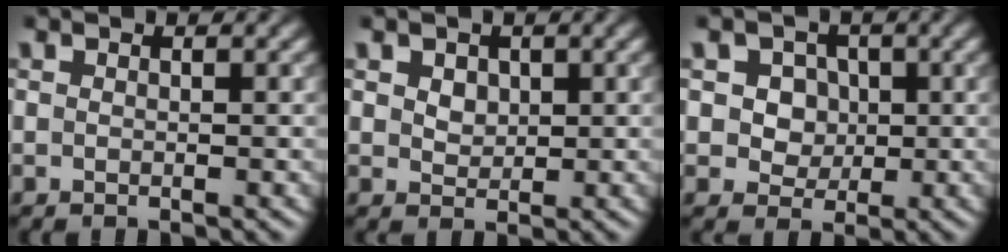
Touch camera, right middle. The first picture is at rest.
{"total": 2.1, "force": [0.9, 1.5, 1.0], "torque": [-0.020, 0.009, 0.014]}
{"total": 4.6, "force": [1.4, 3.8, 2.2], "torque": [-0.028, 0.011, 0.014]}